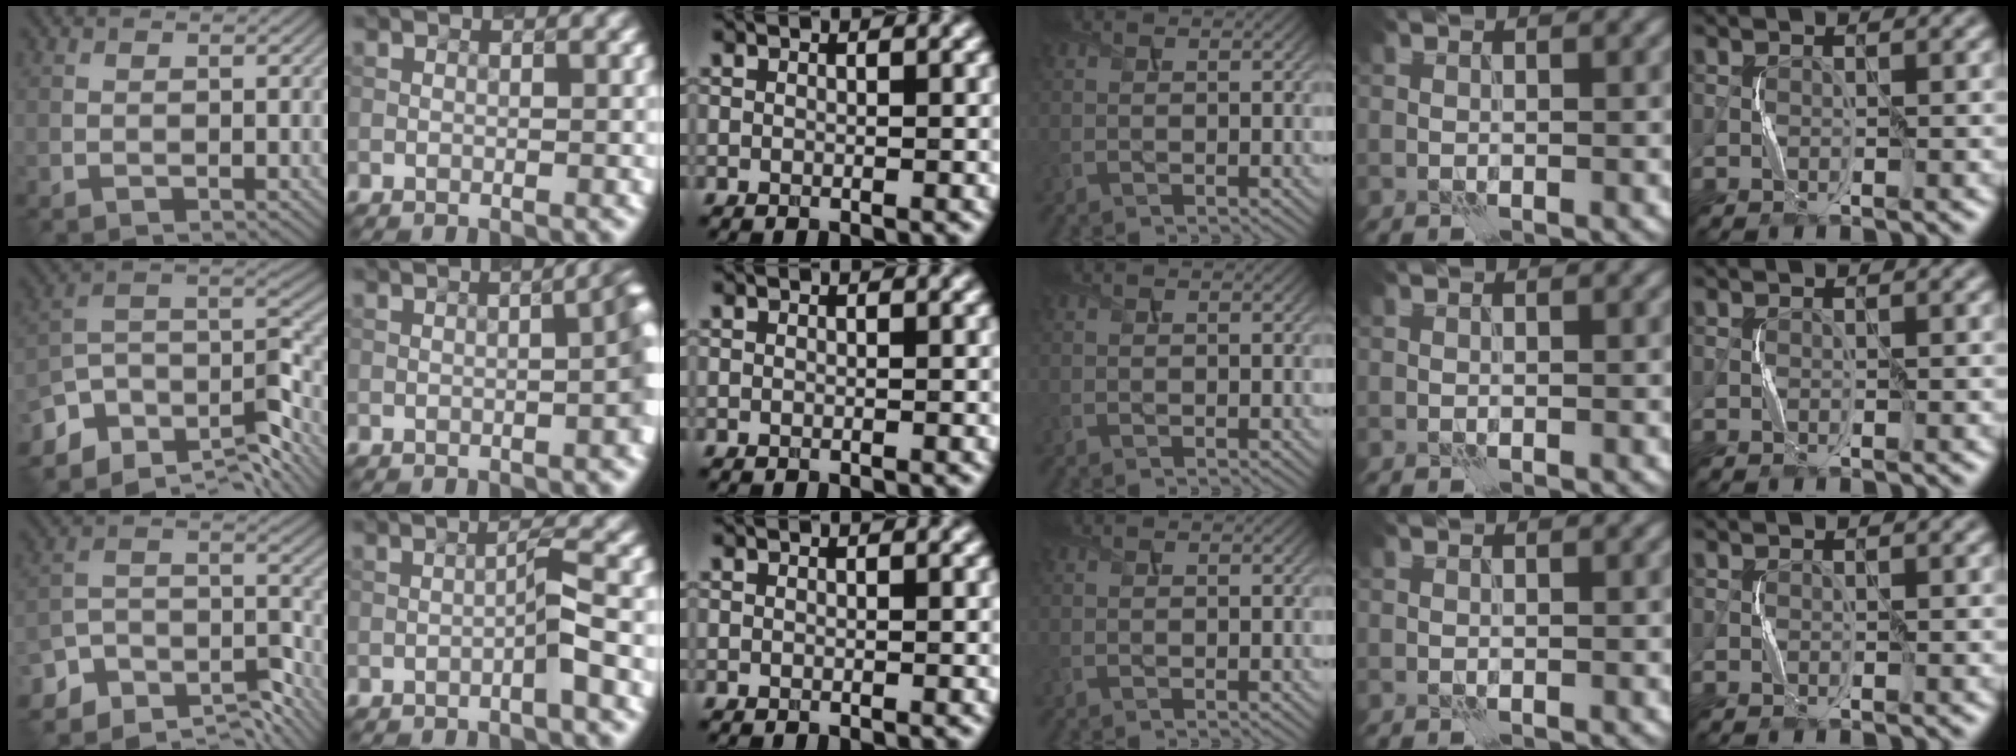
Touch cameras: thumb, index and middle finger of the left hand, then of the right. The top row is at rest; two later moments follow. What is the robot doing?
{"motion": "squeeze", "object": "air blower"}